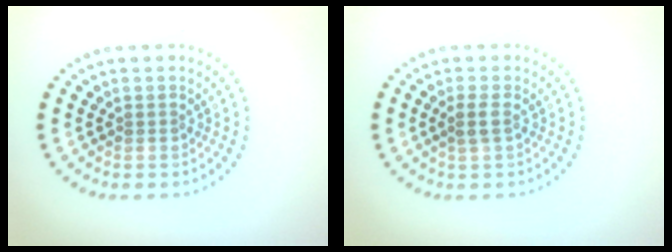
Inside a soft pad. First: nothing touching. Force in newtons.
{"total": 1.2, "press": 1.1, "slide": 0.6}